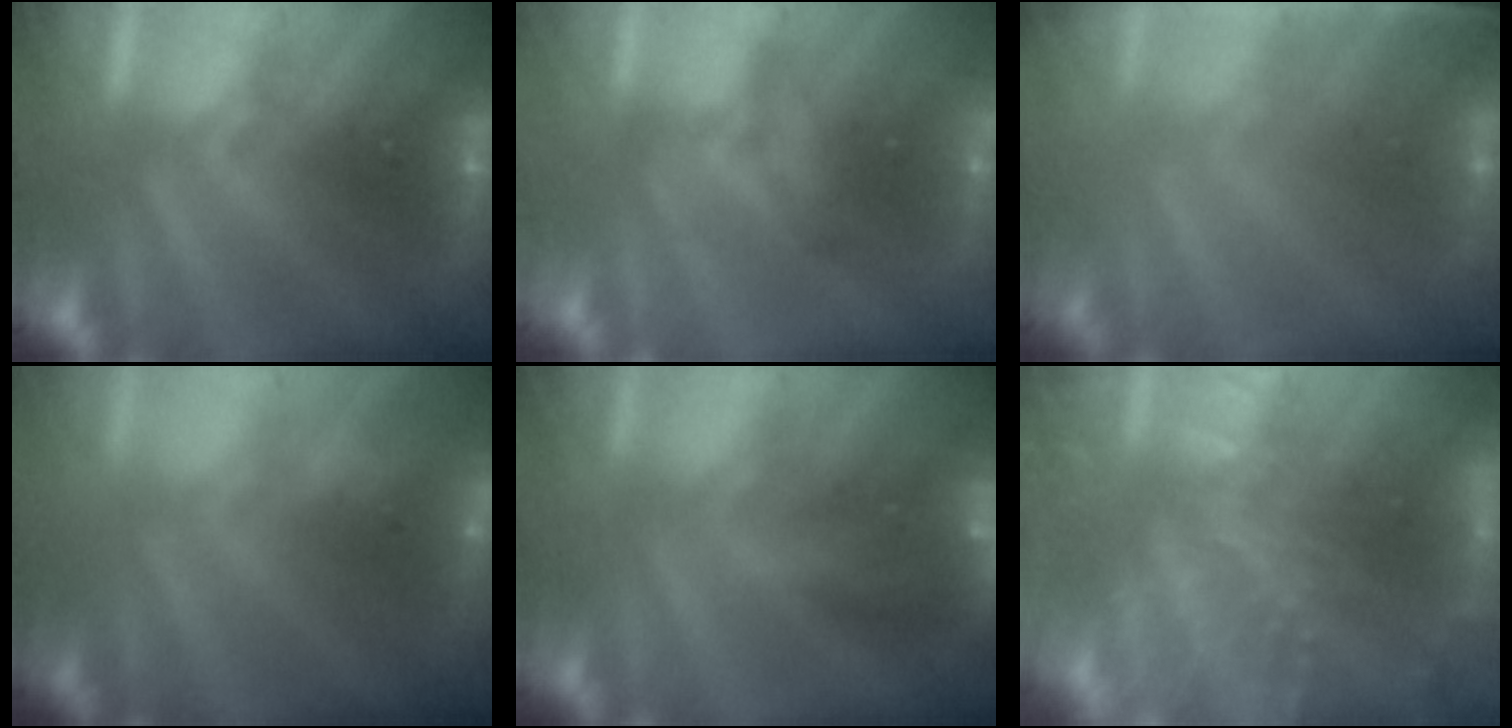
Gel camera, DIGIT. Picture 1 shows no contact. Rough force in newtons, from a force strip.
{"total": 2.1}
{"total": 1.0}
{"total": 2.8}
{"total": 7.7}
{"total": 7.7}